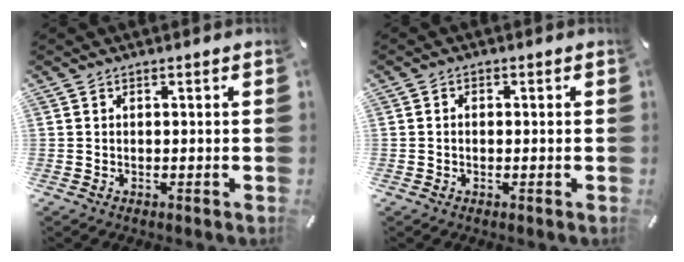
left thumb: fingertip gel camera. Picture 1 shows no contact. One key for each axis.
{"total": 1.1, "fx": -0.3, "fy": 0.8, "fz": 0.7, "tx": -0.014, "ty": 0.003, "tz": -0.006}